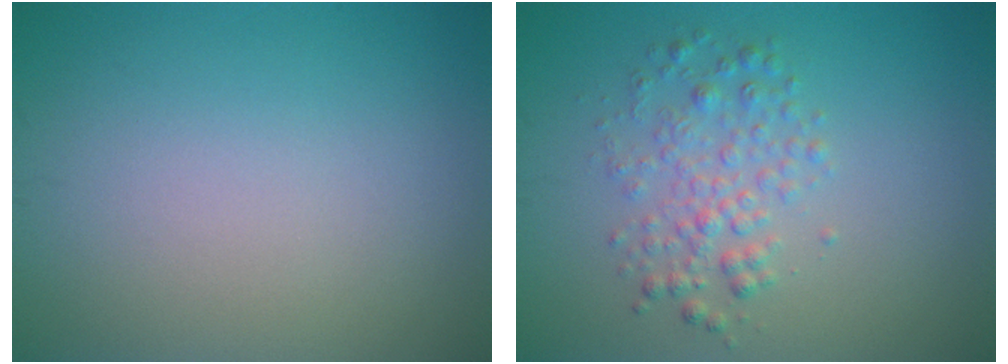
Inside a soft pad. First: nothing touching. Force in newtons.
{"total": 2.8, "press": 2.8, "slide": 0.0}